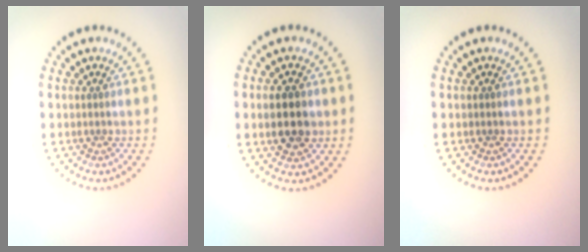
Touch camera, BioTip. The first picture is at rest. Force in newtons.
{"total": 3.5, "press": 3.5, "slide": 0.3}
{"total": 0.0}